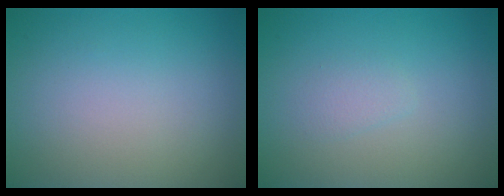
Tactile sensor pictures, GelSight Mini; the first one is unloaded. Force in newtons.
{"total": 0.9, "press": 0.9, "slide": 0.0}